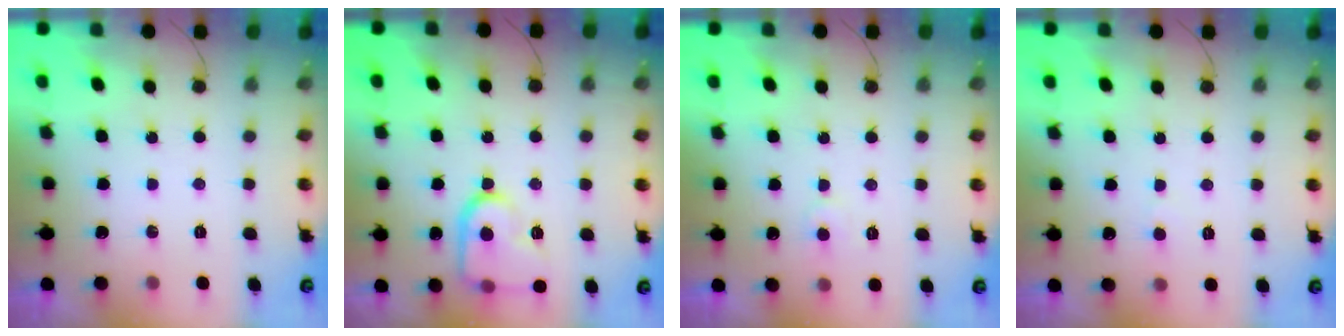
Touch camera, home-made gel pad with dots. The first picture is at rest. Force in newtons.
{"total": 15.2, "press": 15.1, "slide": 1.3}
{"total": 3.9, "press": 3.9, "slide": 0.3}
{"total": 2.8, "press": 2.8, "slide": 0.2}